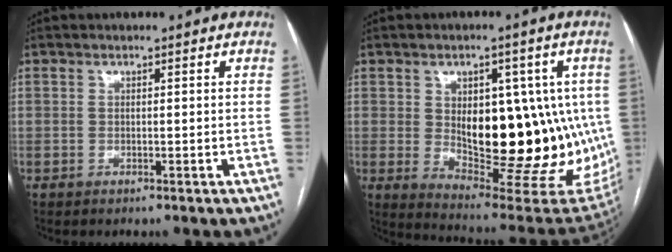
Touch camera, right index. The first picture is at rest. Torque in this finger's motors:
{"motor_torque": [1.53, 0.61, 0.59, 0.15]}